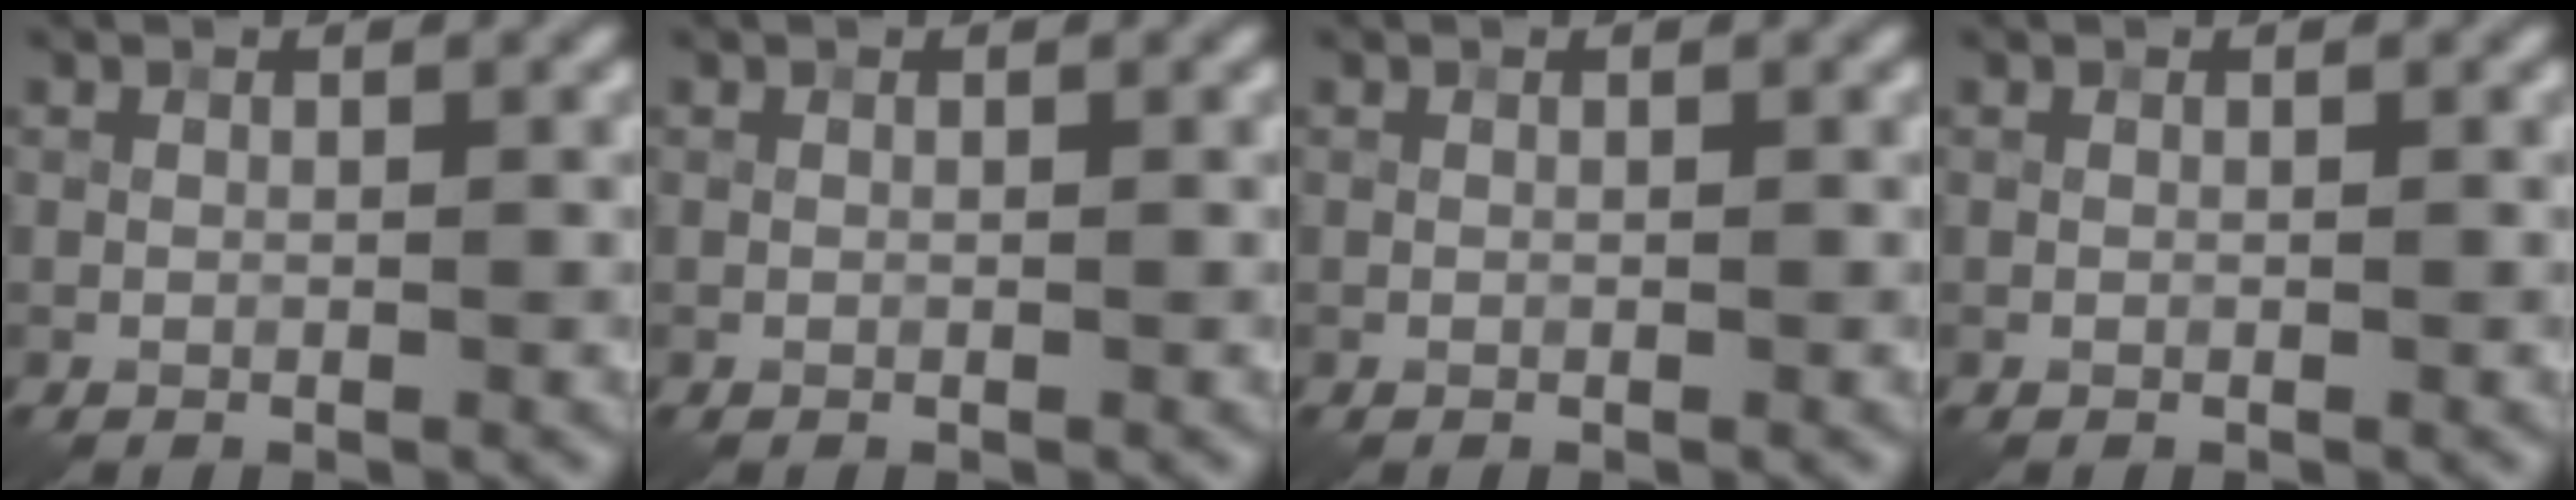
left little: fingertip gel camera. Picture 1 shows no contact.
{"total": 0.0}
{"total": 0.0}
{"total": 0.0}